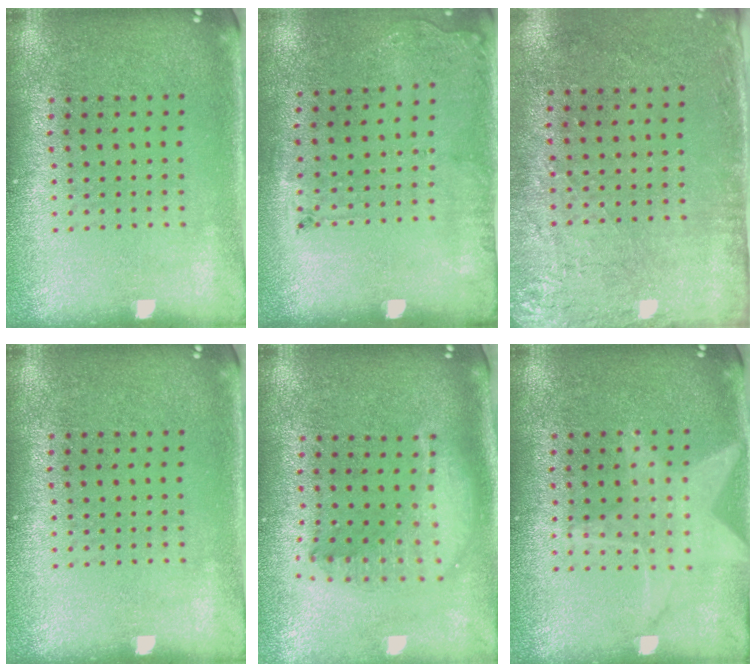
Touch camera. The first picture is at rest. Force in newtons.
{"total": 1.8, "press": 1.2, "slide": 1.3}
{"total": 2.9, "press": 2.3, "slide": 1.6}
{"total": 0.0}
{"total": 2.1, "press": 1.7, "slide": 1.3}
{"total": 1.4, "press": 1.4, "slide": 0.1}